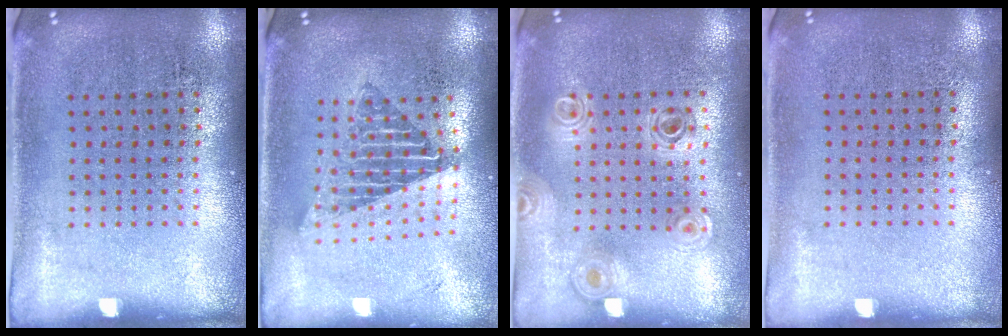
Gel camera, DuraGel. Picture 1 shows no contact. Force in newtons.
{"total": 1.7, "press": 1.3, "slide": 1.1}
{"total": 0.9, "press": 0.9, "slide": 0.1}
{"total": 0.0}